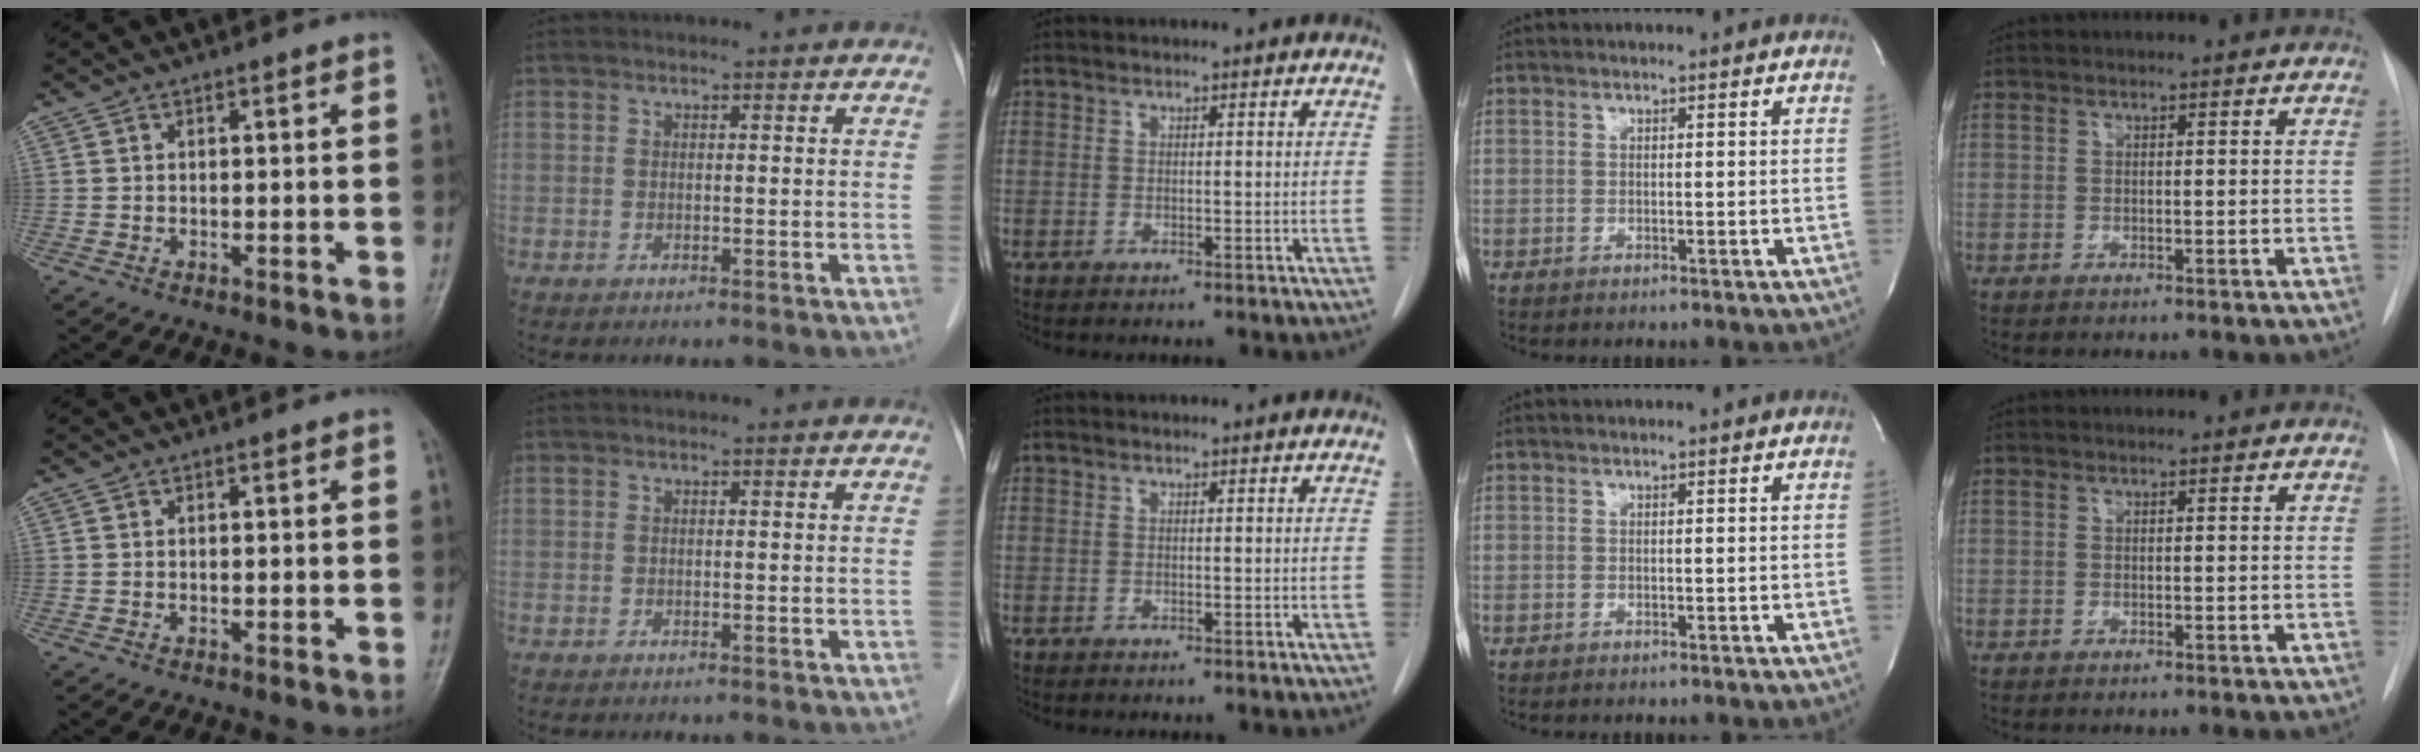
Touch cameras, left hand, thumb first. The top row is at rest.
{}